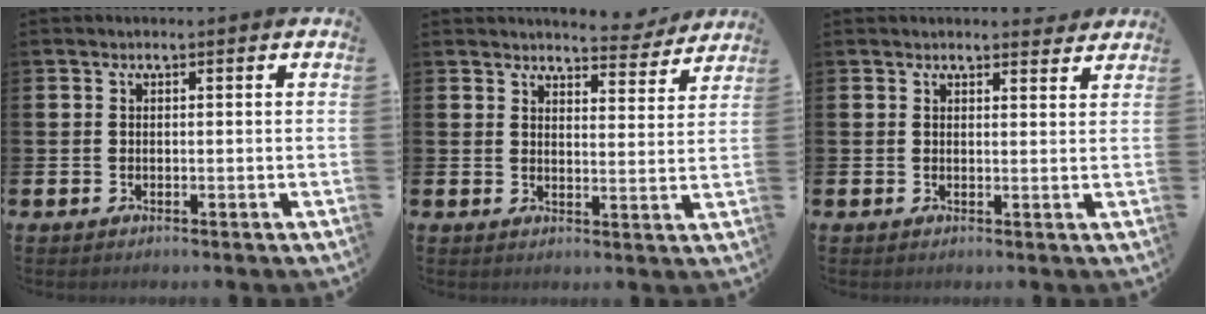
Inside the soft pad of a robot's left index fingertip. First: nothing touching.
{"total": 4.8, "force": [4.7, 0.8, 0.6], "torque": [-0.005, -0.035, 0.081]}
{"total": 2.1, "force": [2.1, 0.3, 0.0], "torque": [0.006, -0.012, 0.036]}